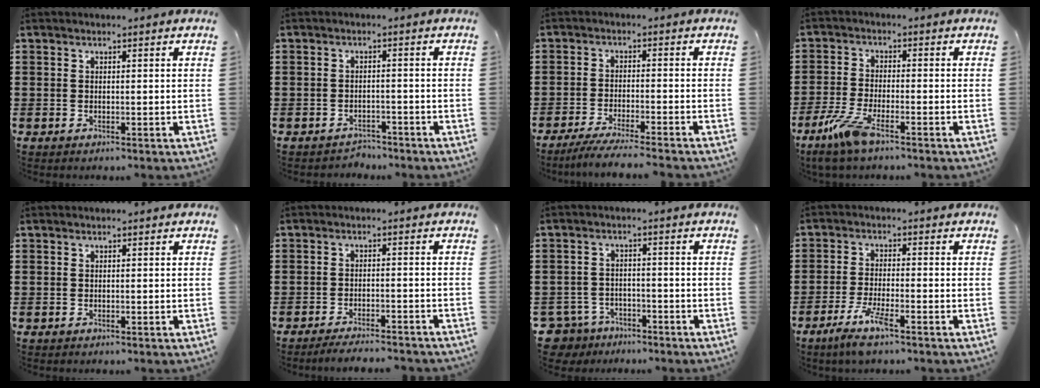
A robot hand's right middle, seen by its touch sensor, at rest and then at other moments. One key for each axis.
{"total": 2.1, "fx": -2.0, "fy": 0.4, "fz": -0.2, "tx": -0.006, "ty": 0.000, "tz": -0.046}
{"total": 4.1, "fx": -3.8, "fy": -0.4, "fz": 1.6, "tx": -0.034, "ty": -0.013, "tz": -0.073}
{"total": 6.1, "fx": -3.8, "fy": 1.2, "fz": 4.6, "tx": -0.114, "ty": -0.018, "tz": -0.076}
{"total": 0.0}
{"total": 3.2, "fx": -3.1, "fy": -0.2, "fz": 0.8, "tx": -0.015, "ty": -0.001, "tz": -0.062}
{"total": 4.1, "fx": -3.9, "fy": 1.3, "fz": 0.4, "tx": -0.037, "ty": -0.003, "tz": -0.087}
{"total": 5.2, "fx": -3.3, "fy": 0.5, "fz": 4.0, "tx": -0.083, "ty": -0.010, "tz": -0.061}